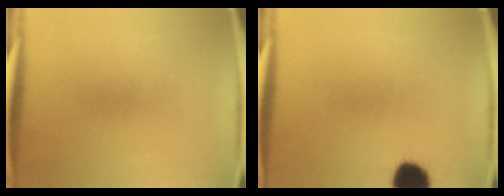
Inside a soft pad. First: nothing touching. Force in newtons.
{"total": 8.0}